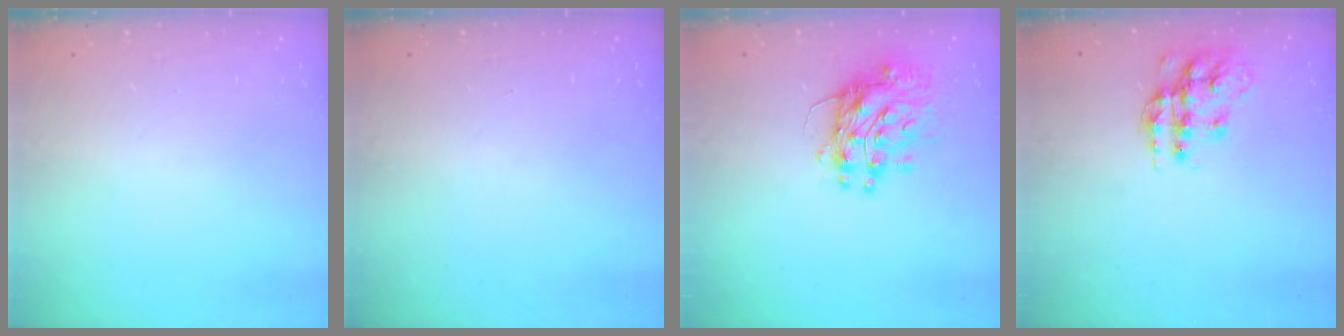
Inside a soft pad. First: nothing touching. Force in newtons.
{"total": 0.0}
{"total": 11.7, "press": 11.6, "slide": 1.2}
{"total": 14.0, "press": 14.0, "slide": 0.6}